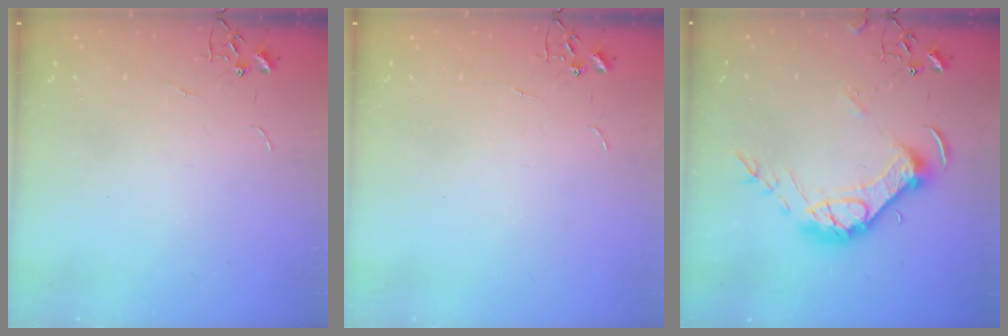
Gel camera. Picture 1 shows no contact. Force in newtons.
{"total": 0.0}
{"total": 15.8, "press": 15.7, "slide": 1.6}